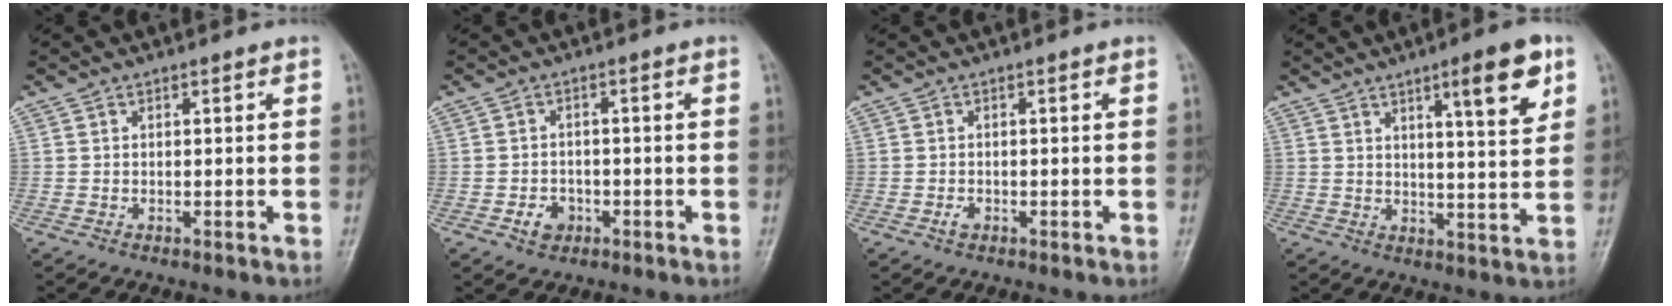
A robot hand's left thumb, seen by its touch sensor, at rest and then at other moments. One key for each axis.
{"total": 3.4, "fx": -1.5, "fy": 2.7, "fz": 1.5, "tx": -0.014, "ty": 0.012, "tz": -0.023}
{"total": 1.3, "fx": -0.4, "fy": 0.7, "fz": 1.0, "tx": -0.017, "ty": 0.007, "tz": -0.006}
{"total": 10.2, "fx": 5.2, "fy": 1.9, "fz": 8.6, "tx": -0.112, "ty": -0.029, "tz": 0.075}